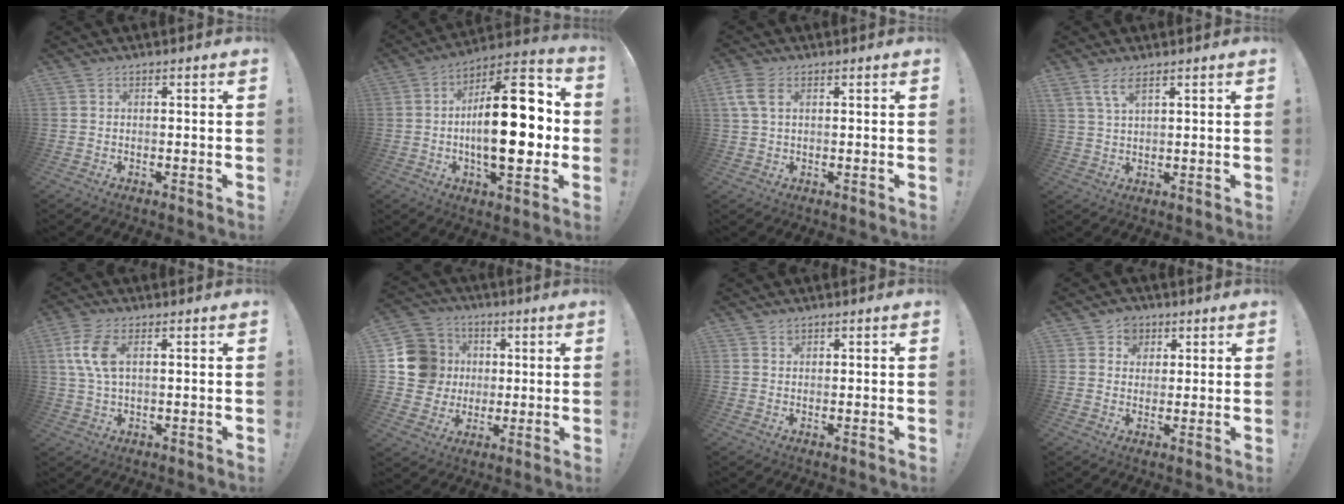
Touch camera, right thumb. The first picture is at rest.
{"total": 23.0, "force": [-1.4, 9.6, 20.9], "torque": [-0.329, 0.002, -0.026]}
{"total": 5.6, "force": [2.0, 3.3, 4.1], "torque": [-0.084, -0.002, 0.036]}
{"total": 5.1, "force": [3.2, 1.7, 3.6], "torque": [-0.063, -0.011, 0.057]}
{"total": 9.0, "force": [2.6, 4.3, 7.4], "torque": [-0.151, -0.002, 0.048]}
{"total": 14.9, "force": [2.1, 13.8, 5.2], "torque": [-0.082, 0.003, 0.059]}
{"total": 1.1, "force": [0.9, 0.7, 0.2], "torque": [-0.002, -0.002, 0.017]}
{"total": 5.4, "force": [2.4, 4.8, 0.7], "torque": [-0.006, -0.016, 0.045]}